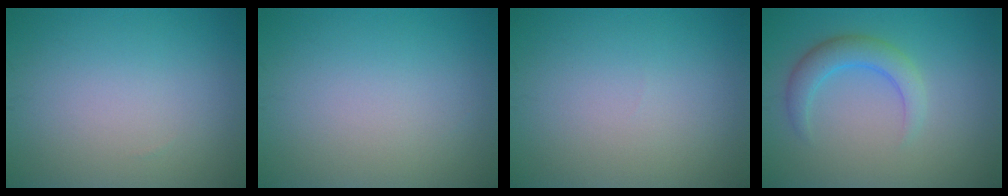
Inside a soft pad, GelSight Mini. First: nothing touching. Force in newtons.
{"total": 0.0}
{"total": 0.0}
{"total": 3.2, "press": 3.2, "slide": 0.2}